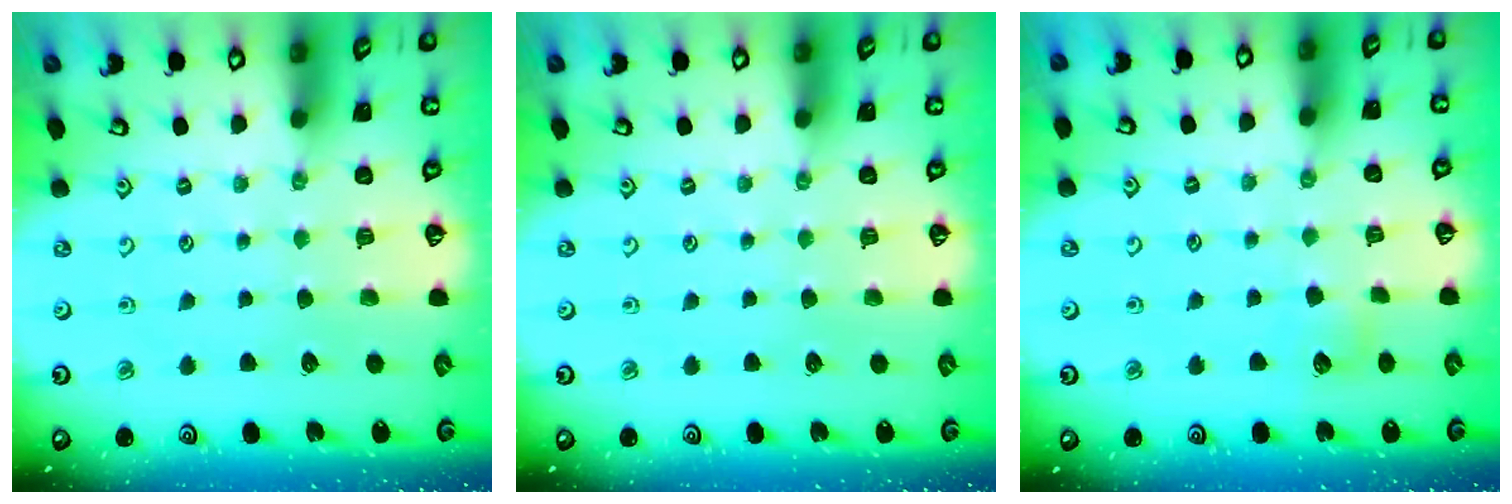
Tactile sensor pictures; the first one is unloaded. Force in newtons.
{"total": 0.0}
{"total": 5.1, "press": 5.1, "slide": 0.6}